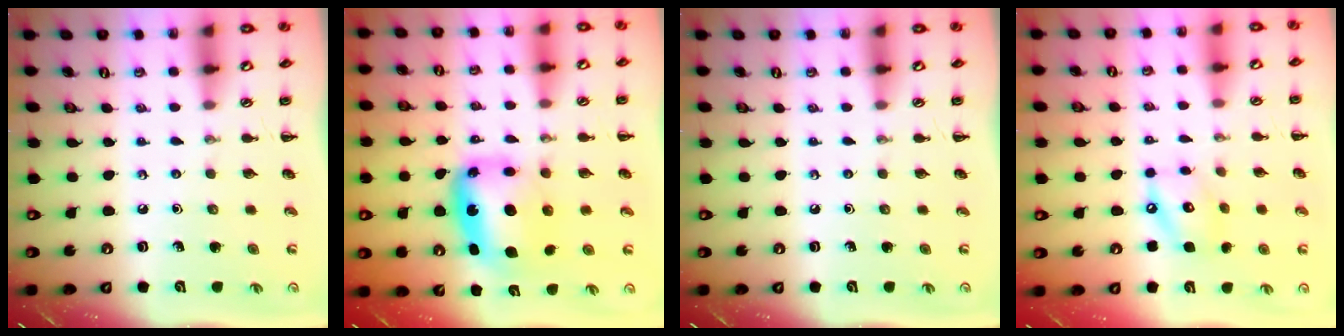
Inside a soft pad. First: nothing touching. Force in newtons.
{"total": 9.3, "press": 9.0, "slide": 2.4}
{"total": 0.0}
{"total": 9.9, "press": 9.8, "slide": 1.4}